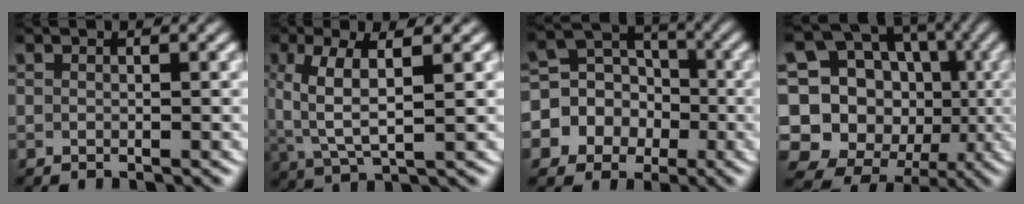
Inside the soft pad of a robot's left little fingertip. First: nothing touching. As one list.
[{"total": 4.3, "force": [0.8, 1.5, 3.9], "torque": [-0.088, -0.004, 0.024]}, {"total": 12.0, "force": [-1.8, 10.9, 4.5], "torque": [-0.117, -0.028, -0.037]}, {"total": 20.3, "force": [-2.3, 18.1, 8.9], "torque": [-0.217, -0.072, -0.036]}]